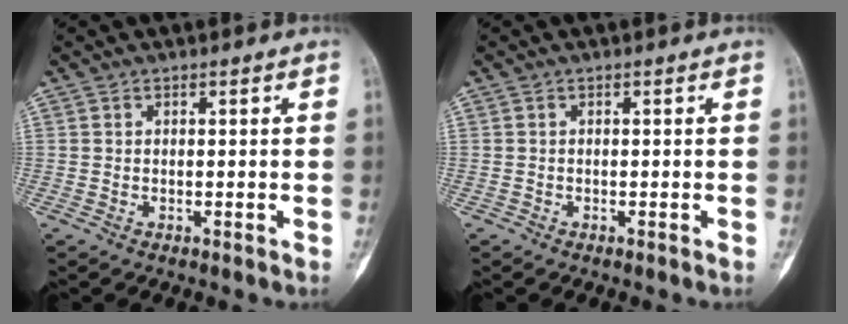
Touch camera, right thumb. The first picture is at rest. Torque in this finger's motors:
{"motor_torque": [-0.51, -0.09, -0.17, -0.27, -0.10]}